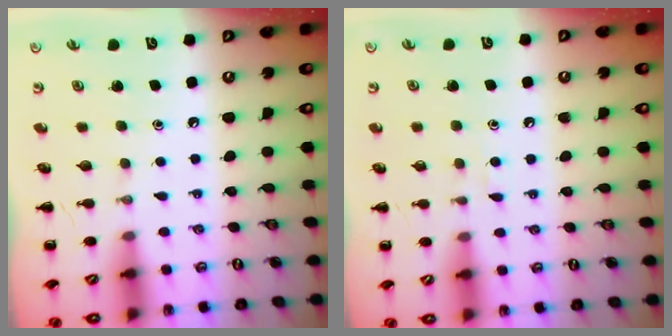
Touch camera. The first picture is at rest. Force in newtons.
{"total": 3.5, "press": 3.3, "slide": 1.2}